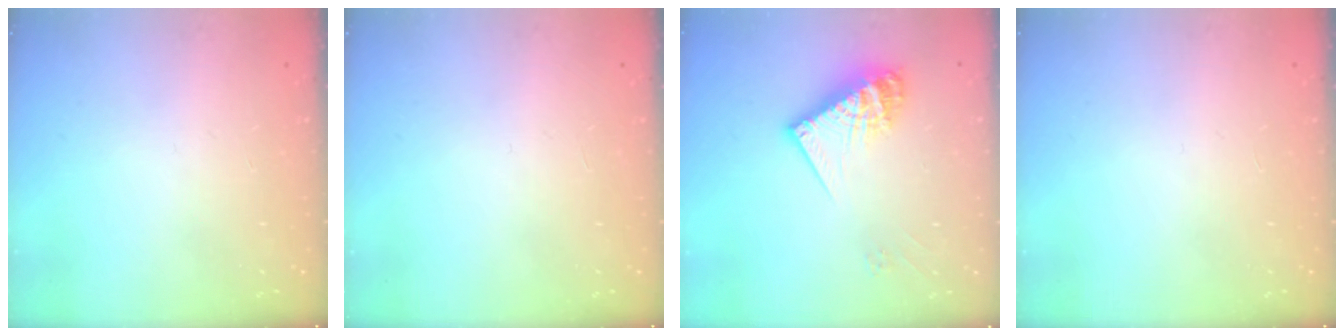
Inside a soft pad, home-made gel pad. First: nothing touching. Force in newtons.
{"total": 0.0}
{"total": 13.2, "press": 13.2, "slide": 1.1}
{"total": 0.0}